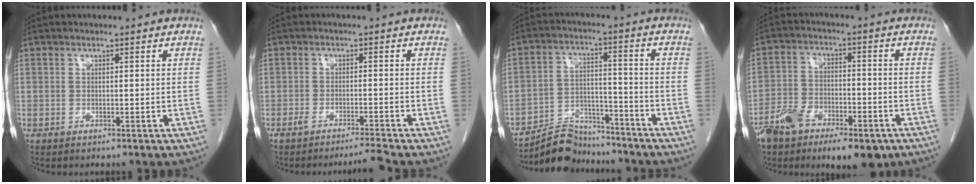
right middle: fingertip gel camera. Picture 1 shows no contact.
{"total": 2.9, "force": [-2.6, -0.9, 1.1], "torque": [-0.025, -0.006, -0.046]}
{"total": 8.7, "force": [-8.4, 2.5, 0.4], "torque": [-0.007, 0.020, -0.148]}
{"total": 14.4, "force": [-8.9, 6.2, 9.5], "torque": [-0.173, 0.003, -0.144]}